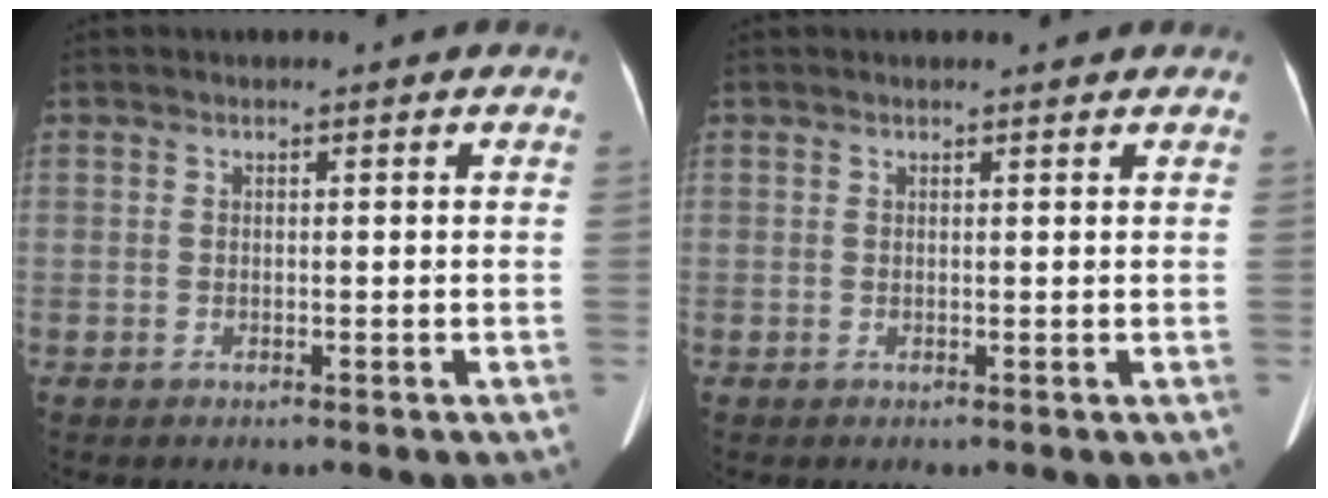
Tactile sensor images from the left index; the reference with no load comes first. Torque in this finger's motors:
{"motor_torque": [-0.13, 0.04, -0.14, -0.02]}